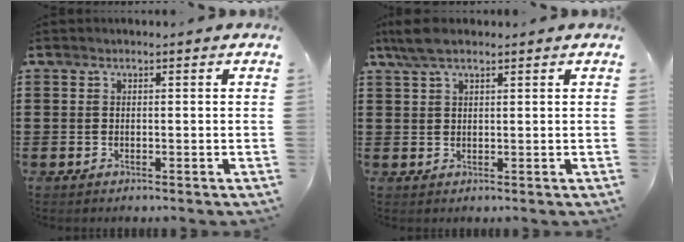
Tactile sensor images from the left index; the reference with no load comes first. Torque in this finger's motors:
{"motor_torque": [2.14, 0.00, 0.26, 0.12]}